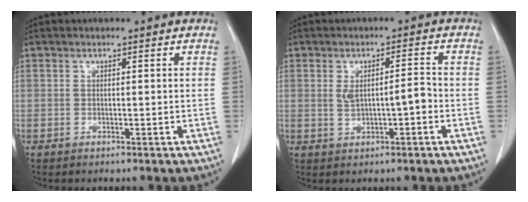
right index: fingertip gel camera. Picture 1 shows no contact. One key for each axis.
{"total": 4.4, "fx": -0.4, "fy": 1.2, "fz": 4.2, "tx": -0.075, "ty": 0.012, "tz": 0.003}